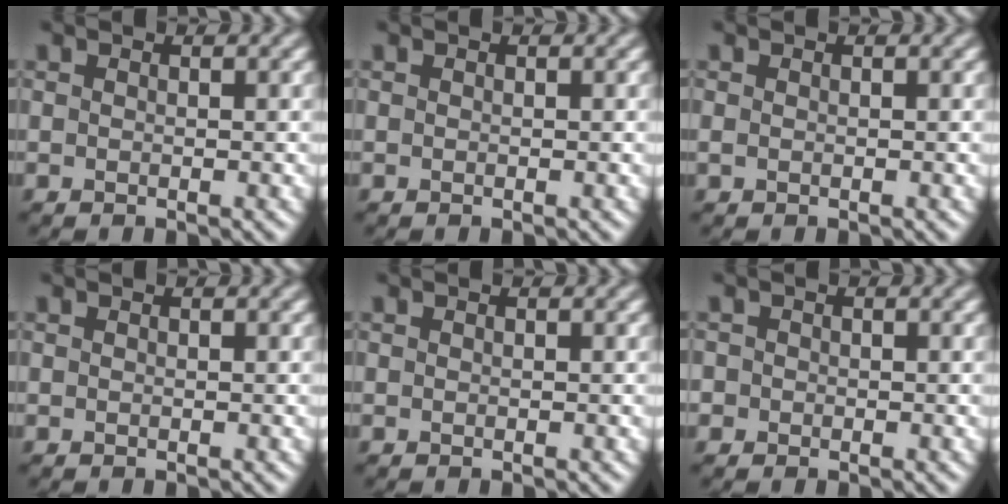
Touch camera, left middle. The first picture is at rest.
{"total": 0.0}
{"total": 0.0}
{"total": 0.0}
{"total": 0.0}
{"total": 0.7, "force": [-0.5, 0.2, -0.5], "torque": [0.003, 0.004, -0.001]}